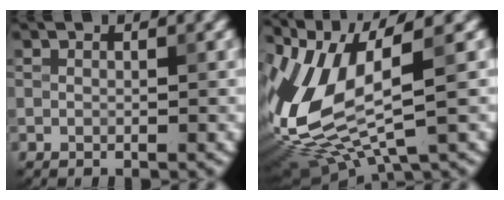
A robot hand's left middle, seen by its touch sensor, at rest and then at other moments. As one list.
[{"total": 10.4, "force": [0.1, 4.5, 9.4], "torque": [-0.215, 0.001, -0.002]}]